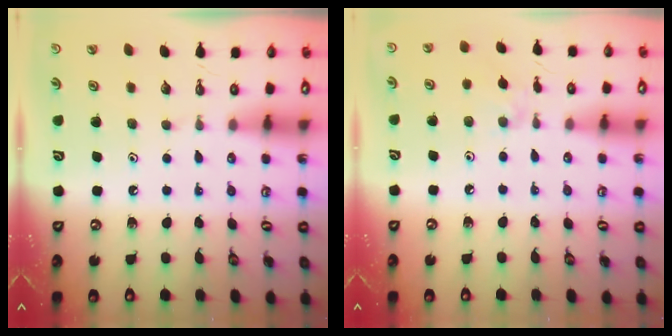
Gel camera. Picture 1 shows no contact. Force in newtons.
{"total": 2.9, "press": 2.8, "slide": 0.5}